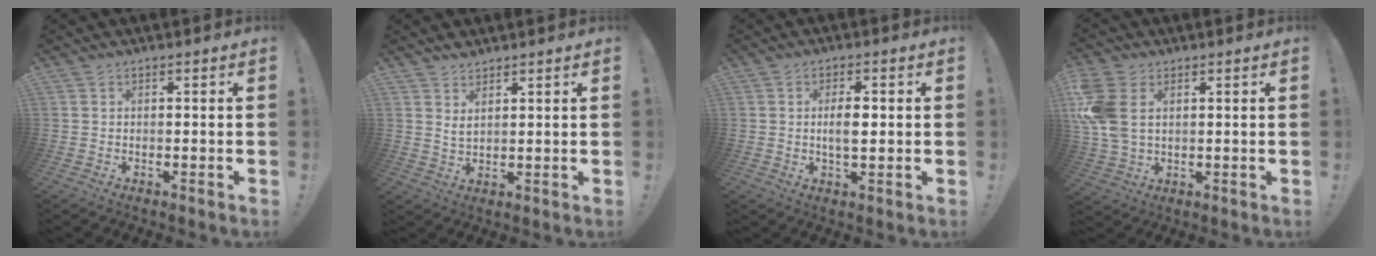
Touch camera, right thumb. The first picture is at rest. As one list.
[{"total": 3.3, "force": [2.6, 1.3, 1.6], "torque": [-0.023, -0.016, 0.046]}, {"total": 5.2, "force": [0.2, 2.3, 4.7], "torque": [-0.087, -0.002, -0.006]}, {"total": 11.3, "force": [3.0, 7.6, 7.8], "torque": [-0.164, -0.006, 0.059]}]